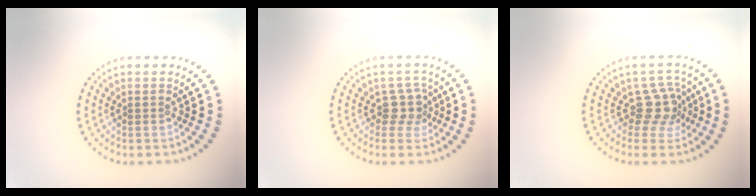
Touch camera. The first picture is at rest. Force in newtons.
{"total": 1.9, "press": 1.6, "slide": 1.1}
{"total": 2.9, "press": 2.2, "slide": 1.9}